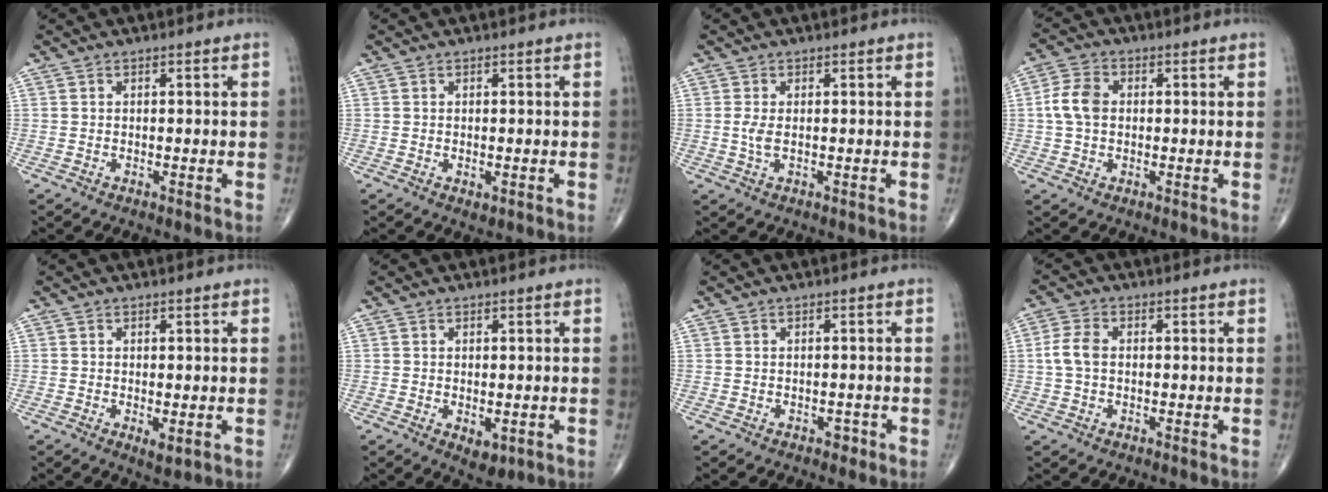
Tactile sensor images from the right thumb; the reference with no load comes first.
{"total": 1.2, "force": [-0.3, 0.7, 0.9], "torque": [-0.010, -0.003, -0.001]}
{"total": 2.3, "force": [0.0, 0.9, 2.1], "torque": [-0.053, -0.004, 0.000]}
{"total": 6.0, "force": [0.3, 4.3, 4.2], "torque": [-0.085, 0.012, -0.001]}
{"total": 2.3, "force": [-0.5, 0.8, 2.1], "torque": [-0.034, -0.009, -0.005]}
{"total": 3.5, "force": [-0.8, 2.0, 2.7], "torque": [-0.028, -0.002, -0.001]}
{"total": 1.2, "force": [-0.7, 0.8, 0.5], "torque": [0.002, 0.006, -0.011]}
{"total": 4.5, "force": [0.1, 2.9, 3.4], "torque": [-0.079, 0.011, -0.004]}